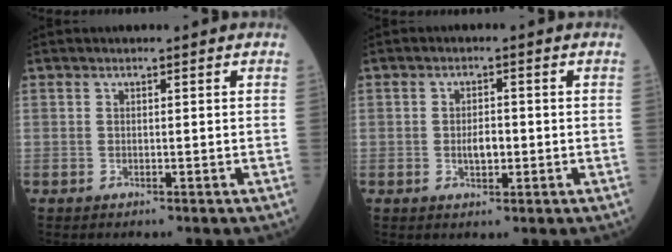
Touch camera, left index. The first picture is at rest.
{"total": 2.8, "force": [-0.5, 1.3, 2.5], "torque": [-0.046, 0.002, -0.006]}